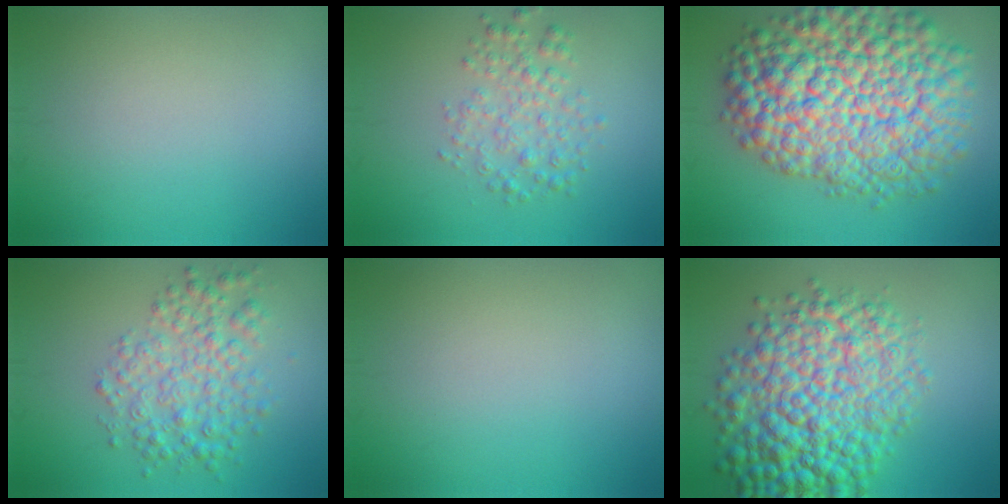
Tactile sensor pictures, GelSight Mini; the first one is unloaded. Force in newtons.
{"total": 2.8, "press": 2.8, "slide": 0.0}
{"total": 14.6, "press": 14.6, "slide": 0.6}
{"total": 4.6, "press": 4.6, "slide": 0.1}
{"total": 0.0}
{"total": 11.1, "press": 11.1, "slide": 0.2}